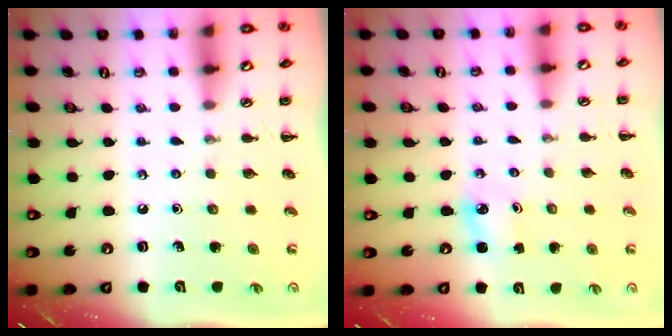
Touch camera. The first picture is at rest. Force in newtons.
{"total": 2.6, "press": 2.6, "slide": 0.4}